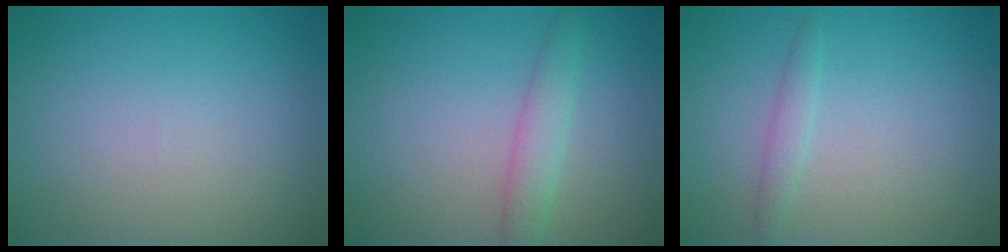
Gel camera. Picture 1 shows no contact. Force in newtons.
{"total": 2.3, "press": 2.3, "slide": 0.0}
{"total": 1.3, "press": 1.3, "slide": 0.0}